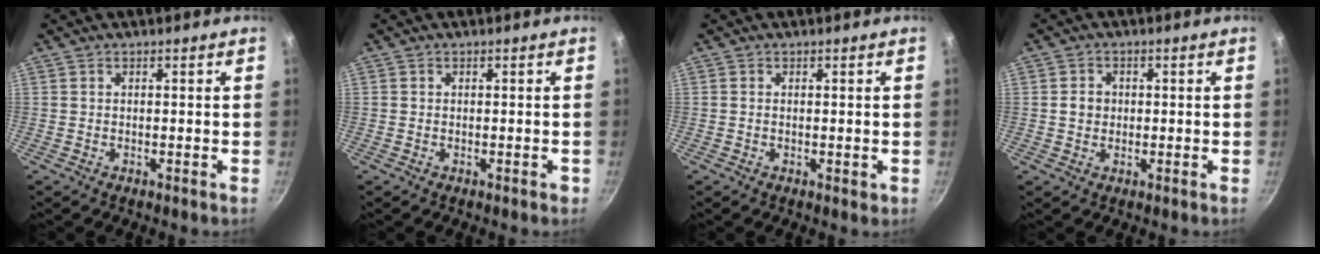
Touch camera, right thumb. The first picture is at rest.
{"total": 0.7, "force": [-0.3, 0.6, 0.4], "torque": [0.000, 0.004, -0.004]}
{"total": 1.0, "force": [0.0, 0.6, 0.8], "torque": [-0.012, 0.000, -0.002]}
{"total": 2.9, "force": [0.1, 2.6, 1.3], "torque": [-0.008, 0.006, -0.001]}